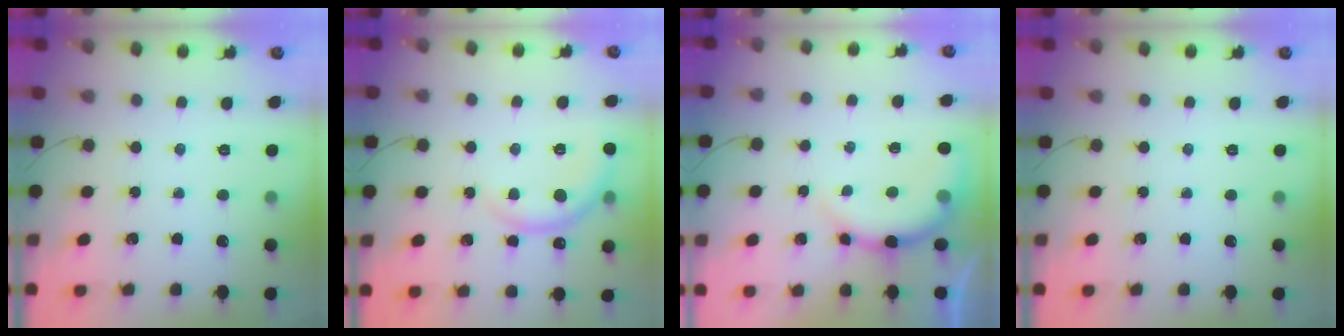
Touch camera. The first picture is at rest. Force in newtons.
{"total": 7.2, "press": 7.1, "slide": 0.5}
{"total": 9.6, "press": 9.6, "slide": 1.3}
{"total": 0.0}